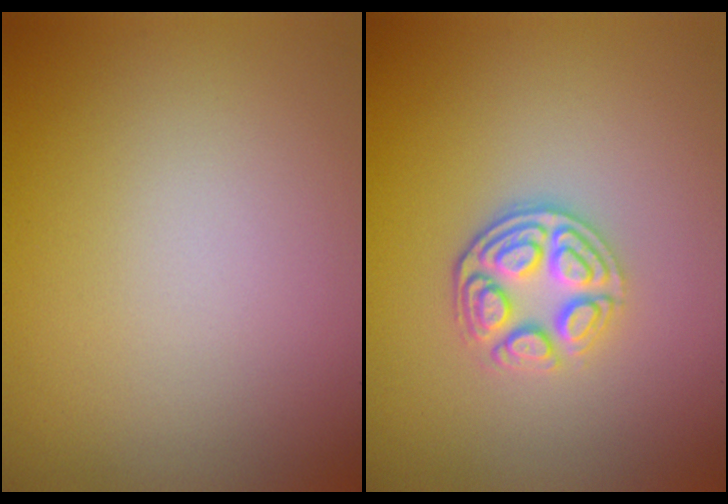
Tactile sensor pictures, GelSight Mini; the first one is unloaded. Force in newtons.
{"total": 3.7, "press": 3.1, "slide": 2.2}